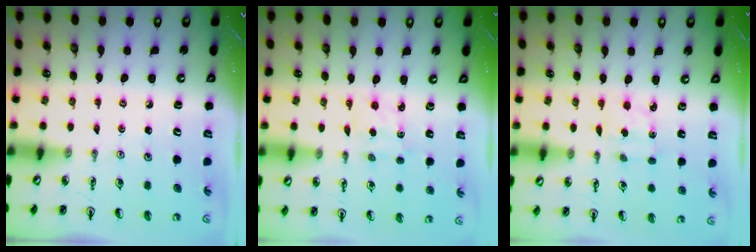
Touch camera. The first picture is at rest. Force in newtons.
{"total": 1.8, "press": 1.6, "slide": 0.7}
{"total": 2.1, "press": 2.0, "slide": 0.7}